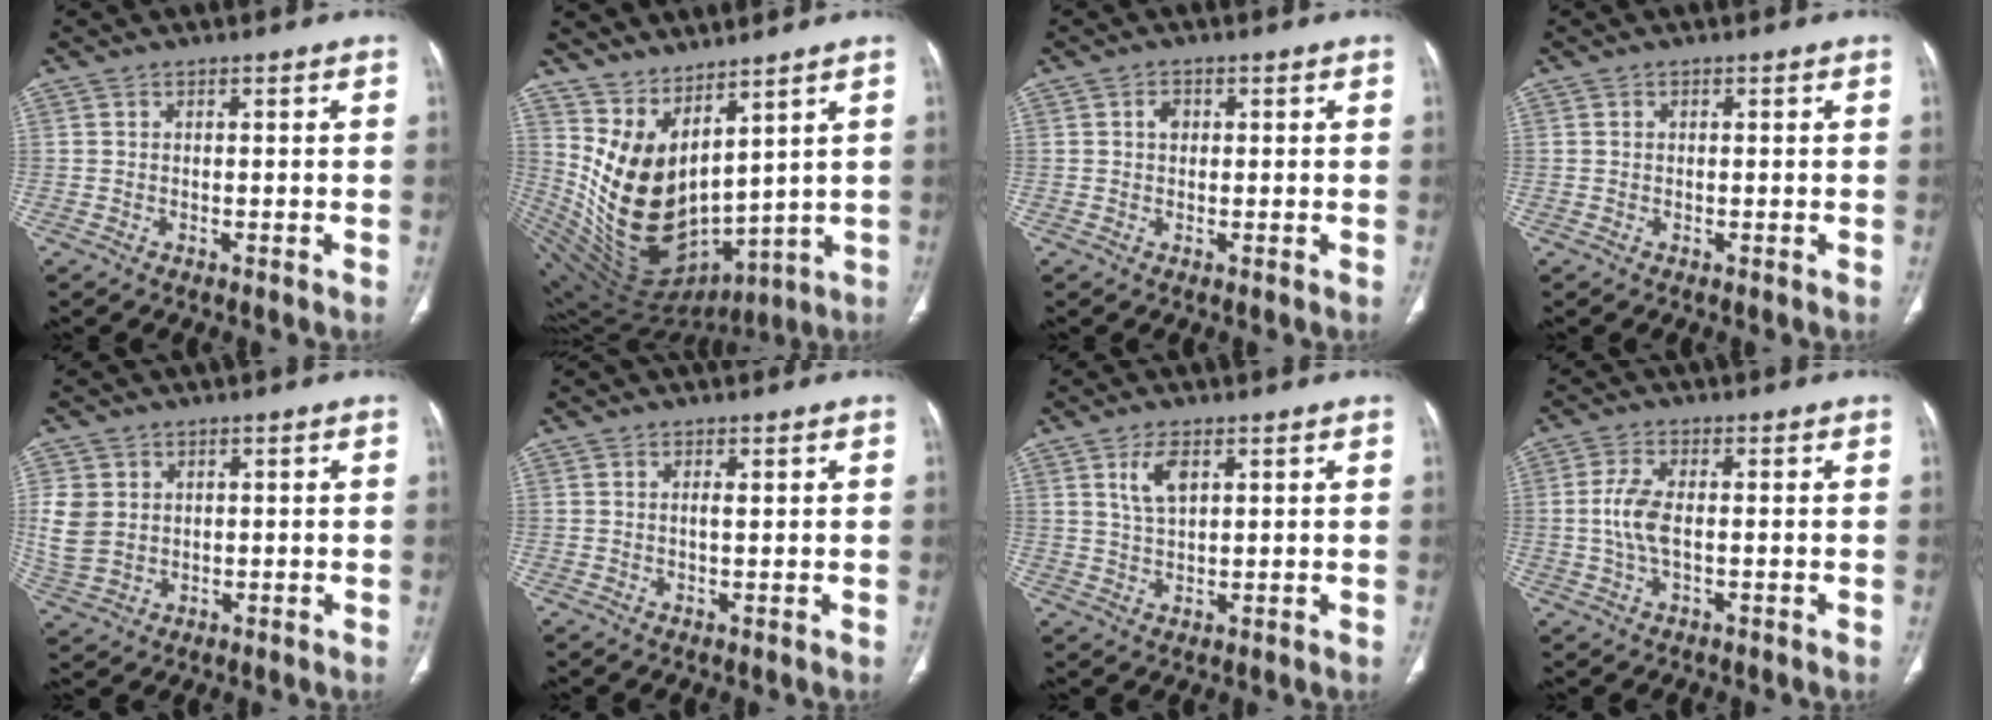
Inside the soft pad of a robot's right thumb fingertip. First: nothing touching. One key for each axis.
{"total": 15.0, "fx": 7.2, "fy": 7.3, "fz": 11.0, "tx": -0.160, "ty": -0.075, "tz": 0.172}
{"total": 1.9, "fx": 0.4, "fy": 1.5, "fz": 1.1, "tx": -0.012, "ty": 0.003, "tz": 0.005}
{"total": 0.0}
{"total": 7.2, "fx": 1.3, "fy": 6.0, "fz": 3.9, "tx": -0.075, "ty": -0.003, "tz": 0.036}
{"total": 1.2, "fx": 0.3, "fy": 0.3, "fz": 1.1, "tx": -0.017, "ty": -0.001, "tz": 0.005}
{"total": 4.9, "fx": 2.2, "fy": 2.2, "fz": 3.8, "tx": -0.072, "ty": -0.007, "tz": 0.048}
{"total": 5.5, "fx": -0.3, "fy": 2.3, "fz": 4.9, "tx": -0.118, "ty": 0.004, "tz": -0.009}